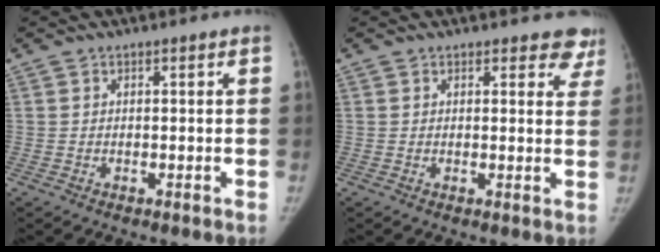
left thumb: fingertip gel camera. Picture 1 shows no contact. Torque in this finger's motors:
{"motor_torque": [0.40, -0.30, 0.72, -0.58, 0.01]}